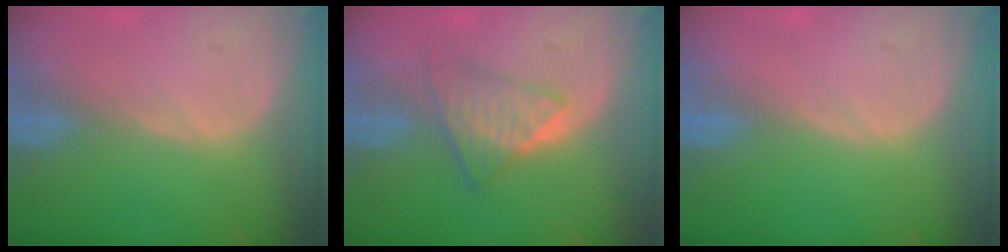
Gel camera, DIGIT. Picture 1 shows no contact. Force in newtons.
{"total": 6.2, "press": 5.4, "slide": 3.1}
{"total": 0.0}